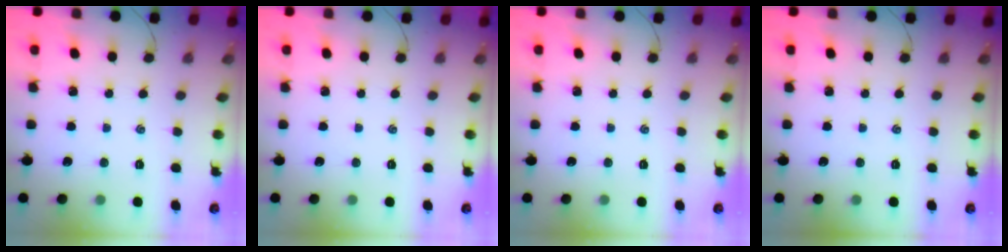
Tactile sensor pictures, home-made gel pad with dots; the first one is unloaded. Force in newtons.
{"total": 0.0}
{"total": 0.0}
{"total": 0.0}